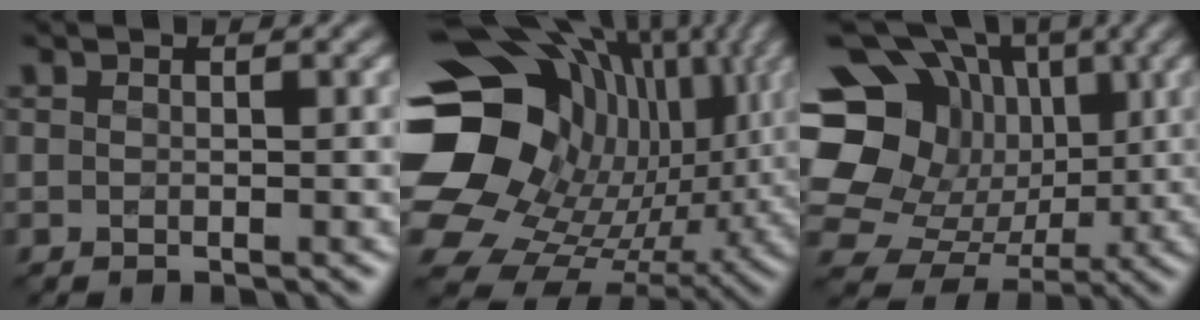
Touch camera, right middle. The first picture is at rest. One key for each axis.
{"total": 20.4, "fx": 3.5, "fy": 16.3, "fz": 11.7, "tx": -0.234, "ty": -0.002, "tz": 0.072}
{"total": 17.6, "fx": 3.5, "fy": 15.6, "fz": 7.5, "tx": -0.171, "ty": 0.052, "tz": 0.045}